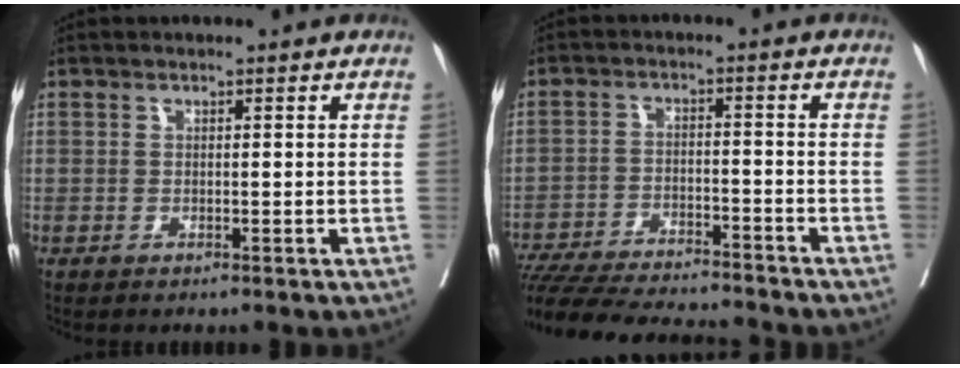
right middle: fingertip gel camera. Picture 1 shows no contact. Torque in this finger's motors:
{"motor_torque": [0.94, -1.20, 0.29, 0.17]}